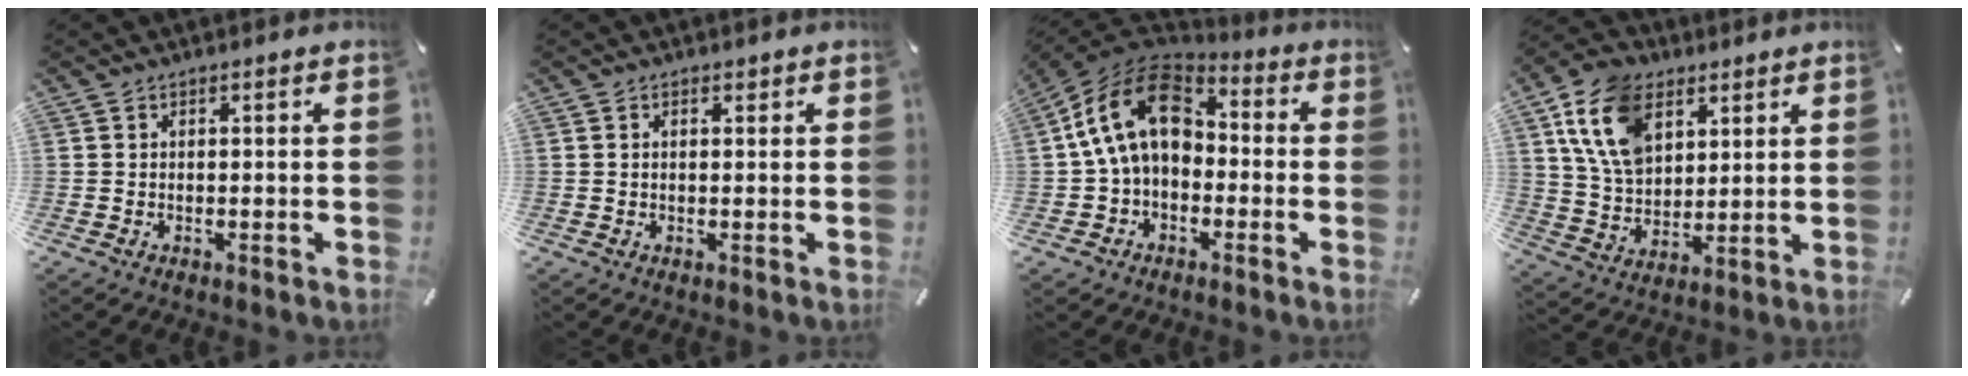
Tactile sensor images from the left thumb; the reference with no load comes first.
{"total": 1.0, "force": [0.3, 0.7, 0.7], "torque": [-0.006, 0.002, 0.002]}
{"total": 16.5, "force": [1.7, 11.9, 11.2], "torque": [-0.233, 0.014, 0.024]}
{"total": 14.2, "force": [6.7, 9.7, 7.9], "torque": [-0.194, -0.009, 0.125]}